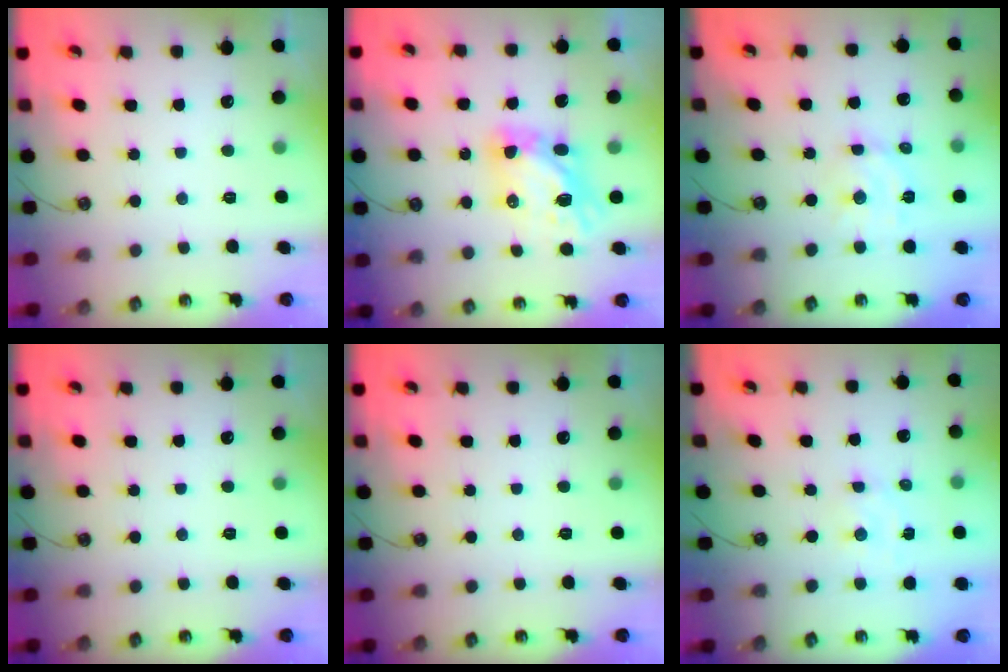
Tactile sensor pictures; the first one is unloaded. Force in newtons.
{"total": 9.1, "press": 9.0, "slide": 1.1}
{"total": 8.8, "press": 8.8, "slide": 0.5}
{"total": 0.0}
{"total": 0.0}
{"total": 1.9, "press": 1.8, "slide": 0.3}